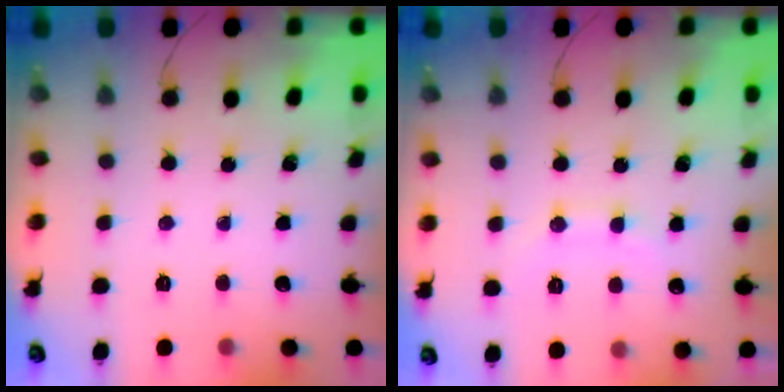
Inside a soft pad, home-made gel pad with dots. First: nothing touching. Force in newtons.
{"total": 8.9, "press": 8.9, "slide": 1.1}